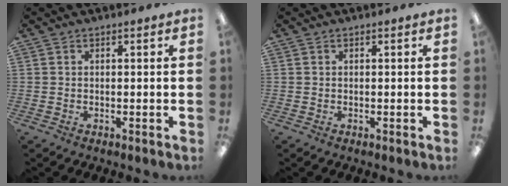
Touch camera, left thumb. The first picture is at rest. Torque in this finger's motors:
{"motor_torque": [0.00, 0.00, -0.02, -0.01, 0.00]}